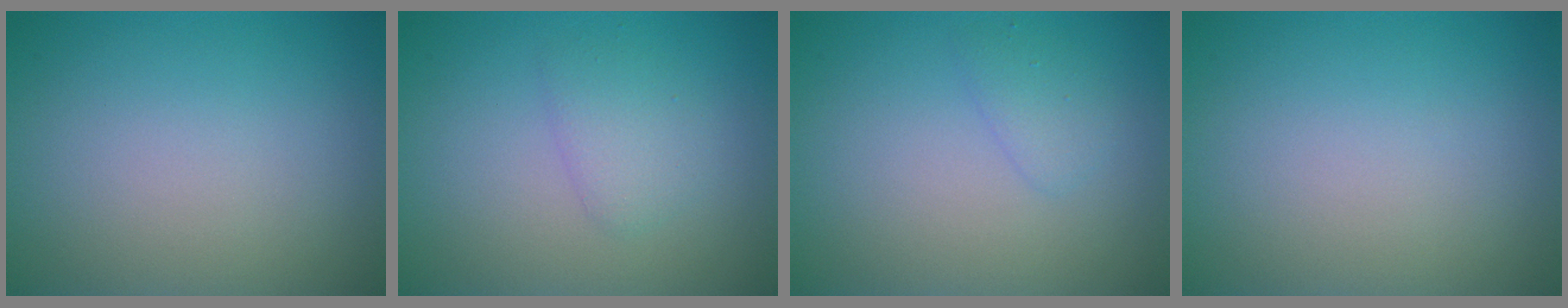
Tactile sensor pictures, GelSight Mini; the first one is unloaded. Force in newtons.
{"total": 1.8, "press": 1.8, "slide": 0.1}
{"total": 1.3, "press": 1.3, "slide": 0.0}
{"total": 0.0}